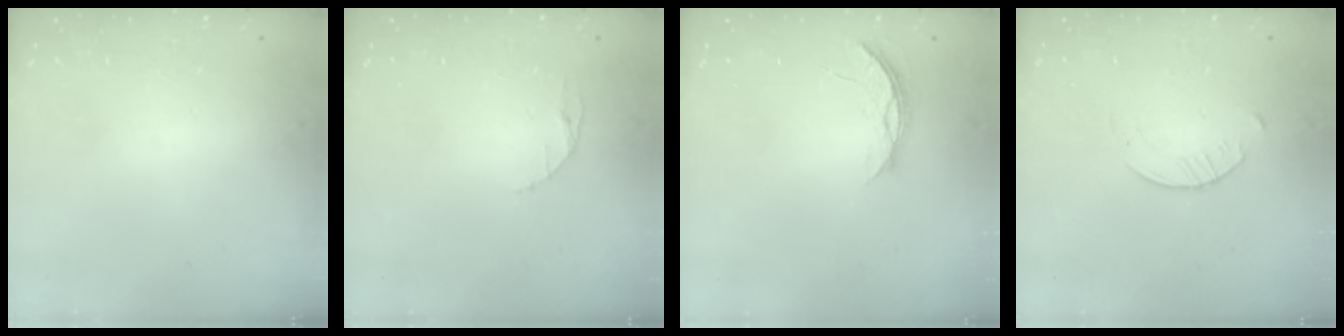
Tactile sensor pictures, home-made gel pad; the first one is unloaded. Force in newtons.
{"total": 2.9, "press": 2.9, "slide": 0.4}
{"total": 3.9, "press": 3.9, "slide": 0.4}
{"total": 3.1, "press": 3.0, "slide": 0.4}